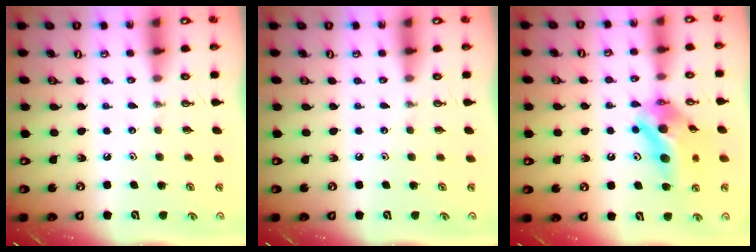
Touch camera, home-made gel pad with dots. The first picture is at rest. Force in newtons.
{"total": 0.0}
{"total": 12.8, "press": 12.4, "slide": 3.0}